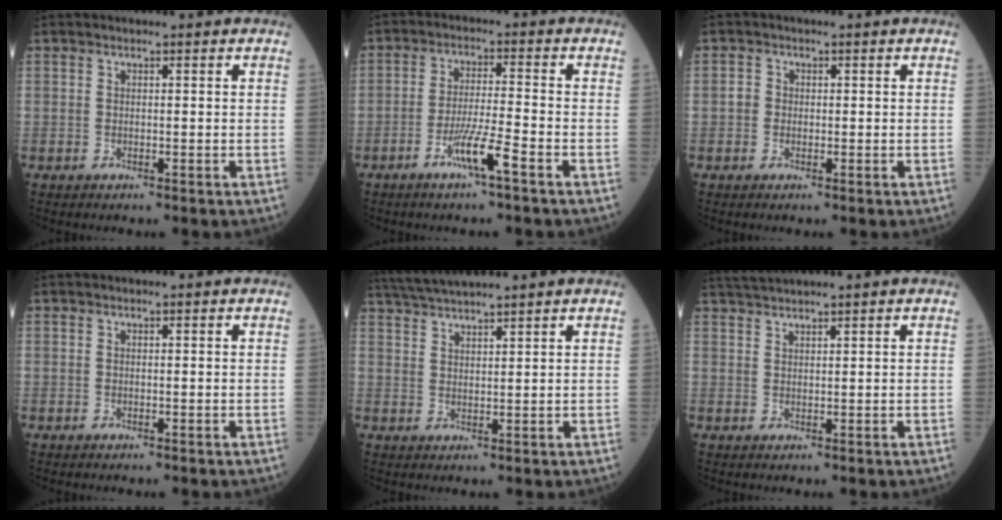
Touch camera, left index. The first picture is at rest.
{"total": 5.9, "force": [-3.4, -0.4, 4.8], "torque": [-0.096, -0.008, -0.068]}
{"total": 1.5, "force": [-0.3, 1.4, 0.5], "torque": [-0.006, 0.008, -0.006]}
{"total": 0.0}
{"total": 6.8, "force": [6.2, -0.9, 2.7], "torque": [-0.057, 0.030, 0.115]}
{"total": 3.0, "force": [2.8, -0.8, 0.8], "torque": [-0.020, 0.018, 0.061]}